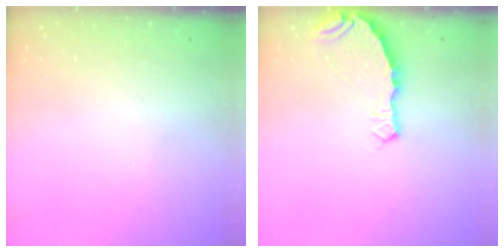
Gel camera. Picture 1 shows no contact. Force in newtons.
{"total": 7.8, "press": 6.3, "slide": 4.5}